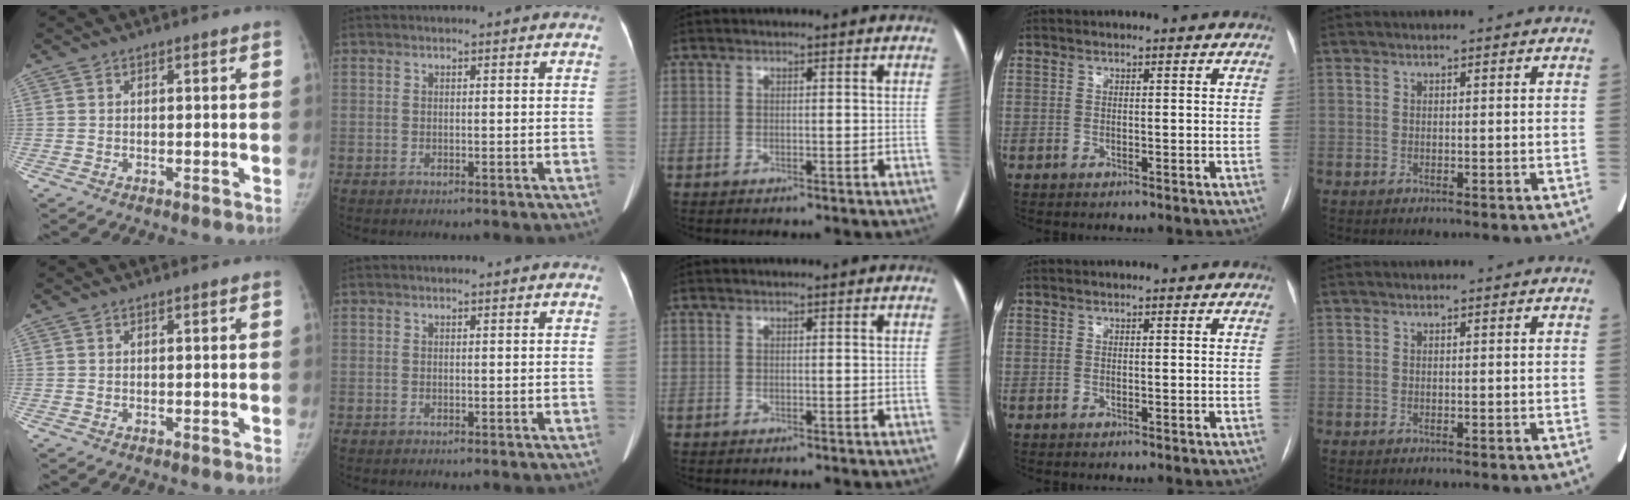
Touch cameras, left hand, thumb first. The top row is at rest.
{}